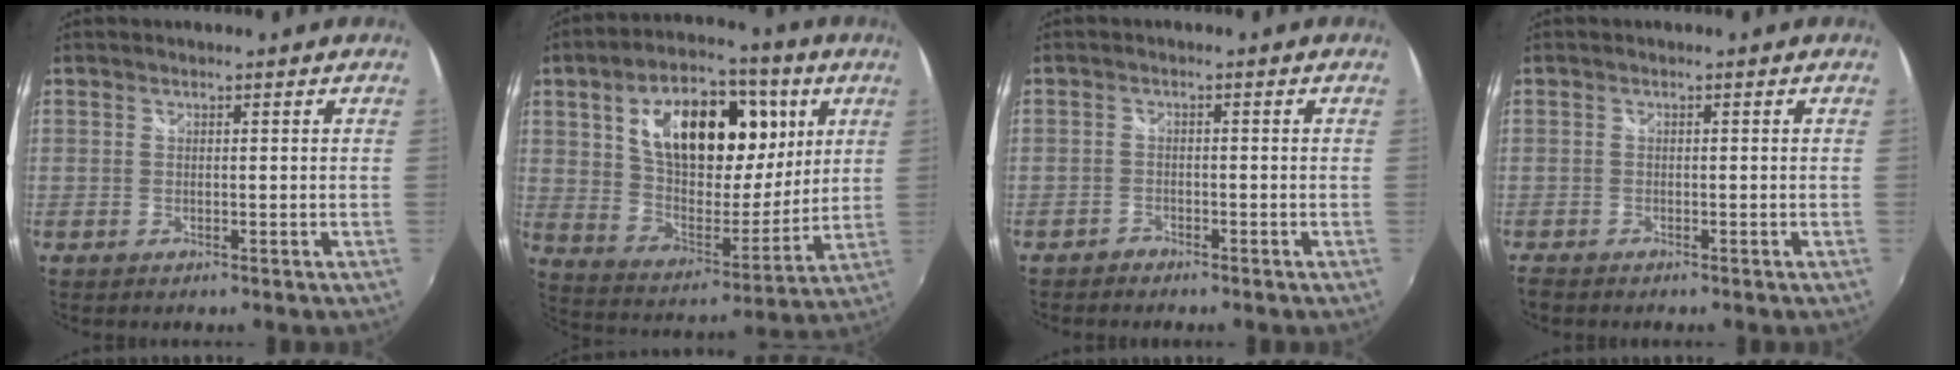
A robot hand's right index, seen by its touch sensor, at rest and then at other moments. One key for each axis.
{"total": 23.4, "fx": 8.2, "fy": 12.6, "fz": 17.9, "tx": -0.310, "ty": 0.023, "tz": 0.140}
{"total": 1.7, "fx": -1.6, "fy": 0.8, "fz": 0.0, "tx": -0.007, "ty": 0.002, "tz": -0.031}
{"total": 2.0, "fx": -1.8, "fy": 0.8, "fz": 0.5, "tx": -0.016, "ty": -0.009, "tz": -0.035}